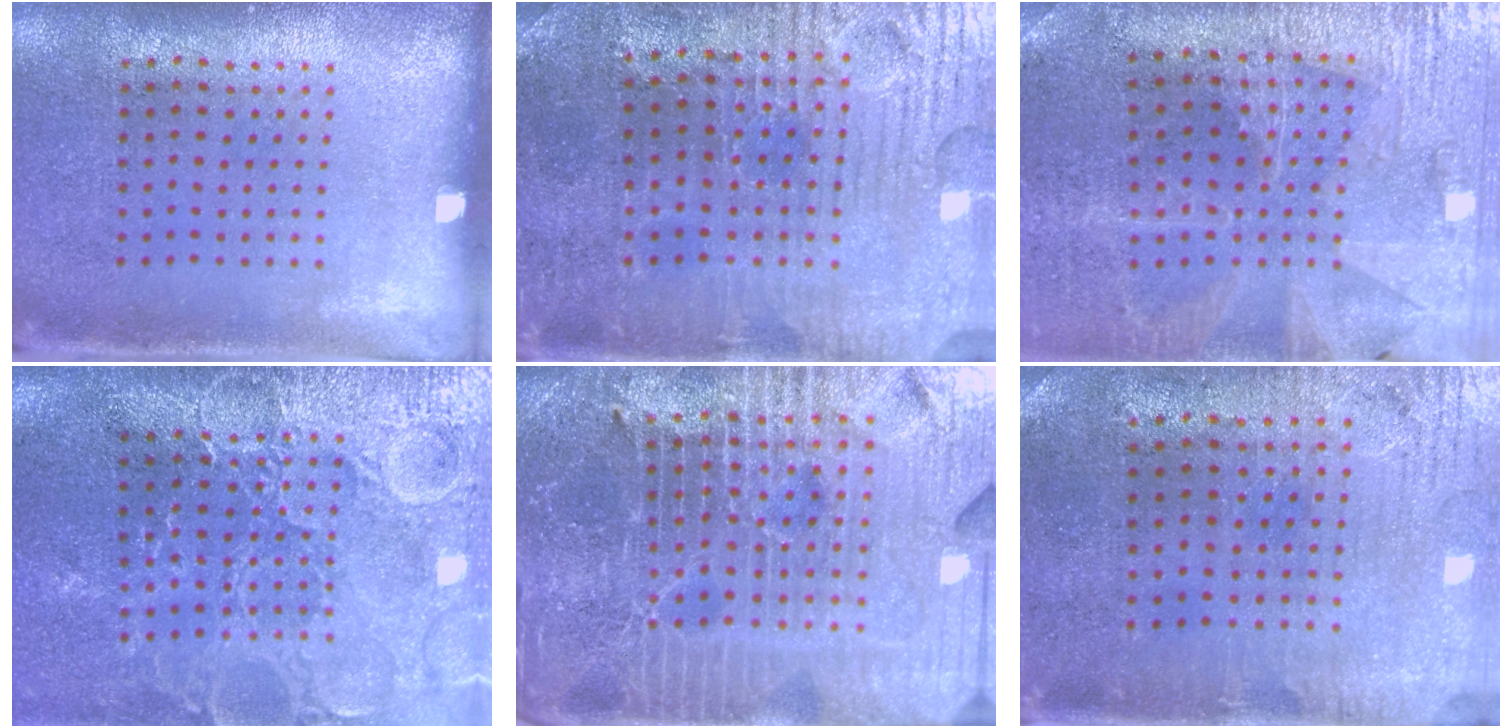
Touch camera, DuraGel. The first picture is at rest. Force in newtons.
{"total": 3.5, "press": 3.5, "slide": 0.5}
{"total": 1.7, "press": 1.7, "slide": 0.3}
{"total": 4.0, "press": 3.7, "slide": 1.5}
{"total": 7.3, "press": 6.3, "slide": 3.7}
{"total": 0.7, "press": 0.5, "slide": 0.5}